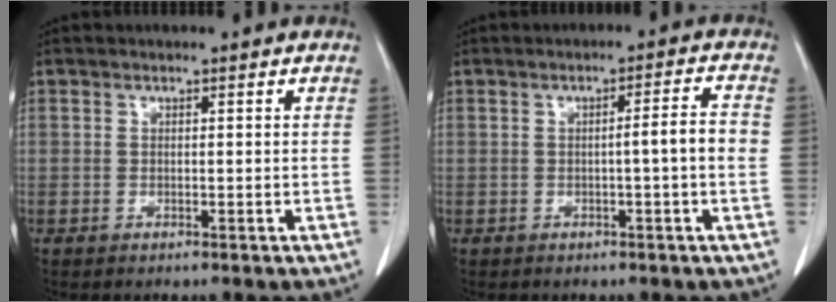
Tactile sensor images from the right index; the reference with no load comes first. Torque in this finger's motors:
{"motor_torque": [0.04, 0.12, 0.15, 0.02]}